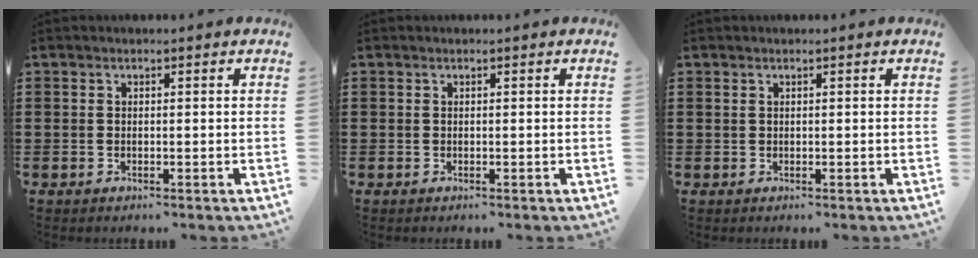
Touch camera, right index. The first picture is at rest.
{"total": 0.0}
{"total": 0.0}